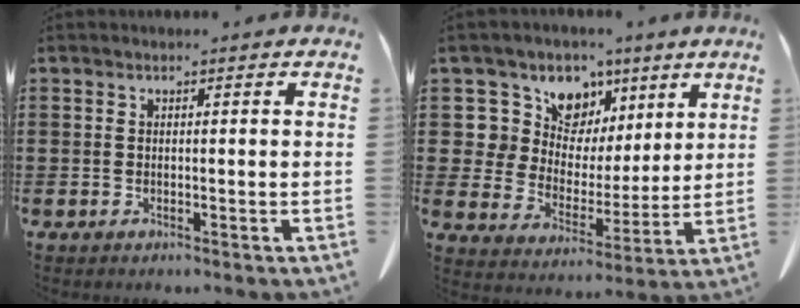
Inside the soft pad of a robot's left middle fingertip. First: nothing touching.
{"total": 9.5, "force": [5.8, 7.1, 2.5], "torque": [-0.091, -0.033, 0.108]}